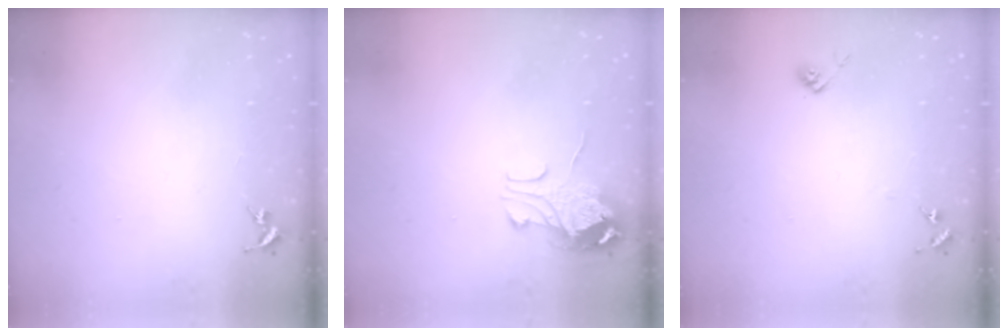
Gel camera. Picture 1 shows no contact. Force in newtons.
{"total": 9.8, "press": 9.8, "slide": 1.2}
{"total": 6.2, "press": 6.2, "slide": 0.5}